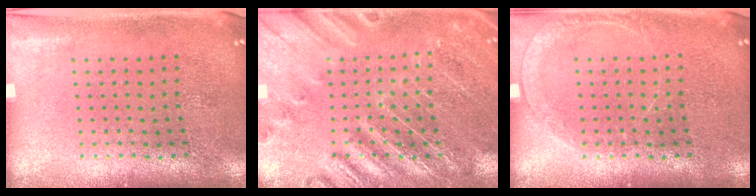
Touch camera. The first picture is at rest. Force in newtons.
{"total": 2.8, "press": 2.8, "slide": 0.4}
{"total": 1.3, "press": 1.3, "slide": 0.2}